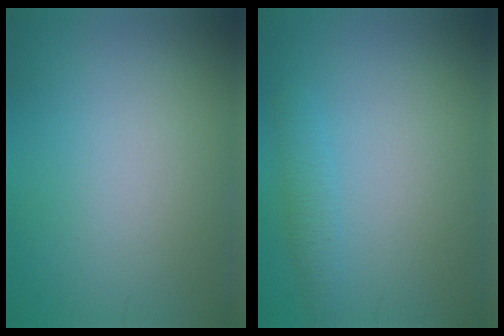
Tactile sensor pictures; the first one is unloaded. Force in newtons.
{"total": 1.6, "press": 1.6, "slide": 0.0}